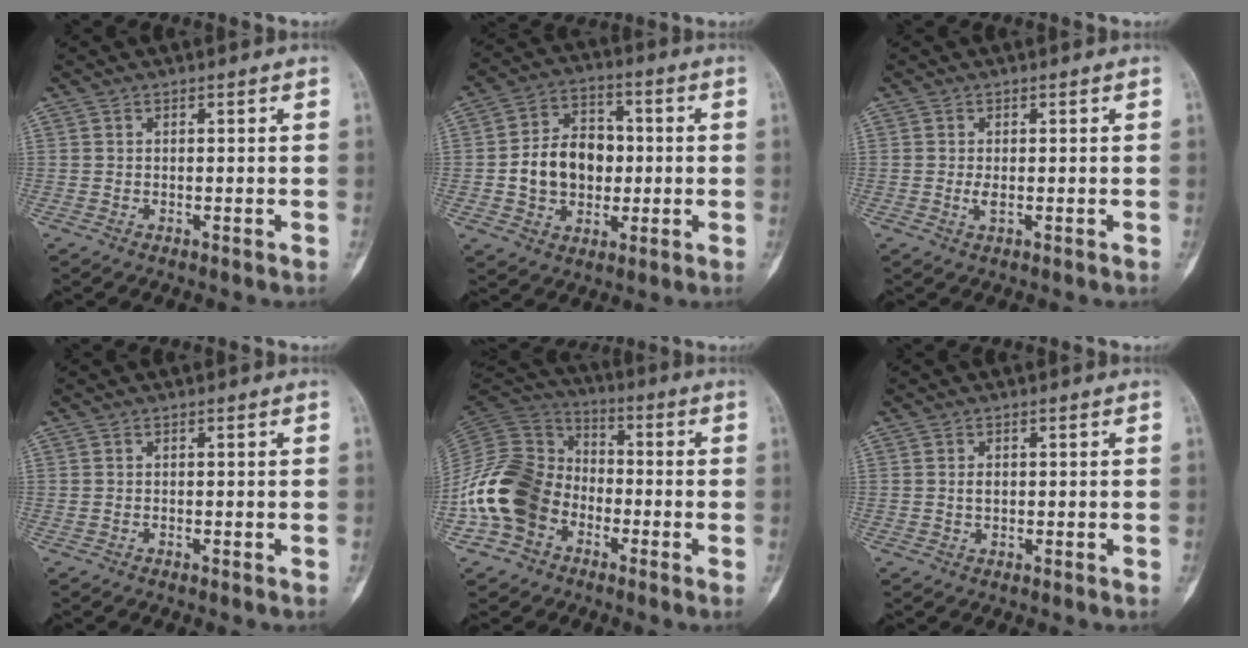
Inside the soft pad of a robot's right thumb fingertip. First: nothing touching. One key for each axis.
{"total": 13.0, "fx": -0.5, "fy": 9.9, "fz": 8.4, "tx": -0.110, "ty": 0.023, "tz": -0.010}
{"total": 1.4, "fx": -0.1, "fy": 0.6, "fz": 1.2, "tx": -0.025, "ty": -0.003, "tz": -0.001}
{"total": 0.0}
{"total": 16.8, "fx": -5.6, "fy": 12.9, "fz": 9.0, "tx": -0.169, "ty": 0.060, "tz": -0.116}
{"total": 1.4, "fx": 0.1, "fy": 1.0, "fz": 1.0, "tx": -0.012, "ty": 0.000, "tz": 0.004}